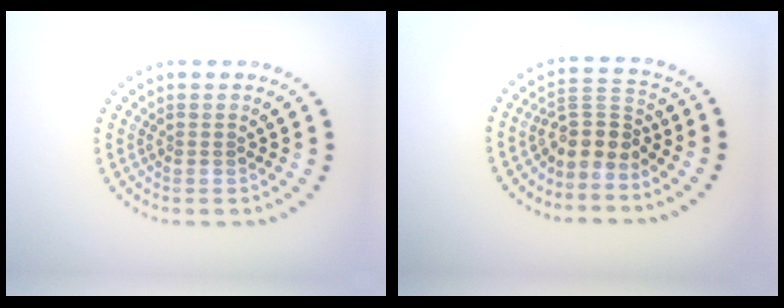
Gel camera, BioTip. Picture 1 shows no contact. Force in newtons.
{"total": 3.2, "press": 2.4, "slide": 2.1}